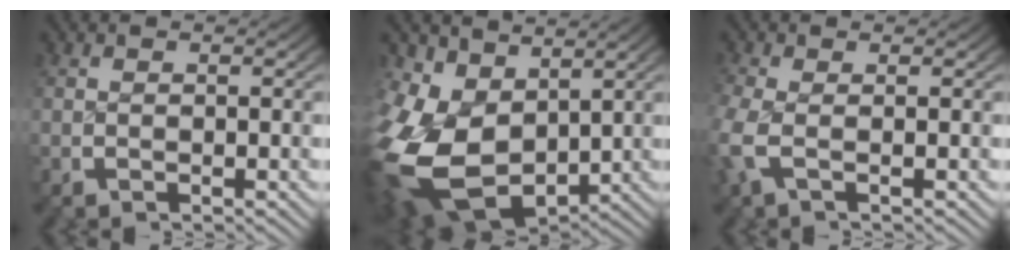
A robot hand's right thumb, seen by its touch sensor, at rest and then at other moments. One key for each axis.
{"total": 15.9, "fx": -4.5, "fy": 11.5, "fz": 10.0, "tx": -0.273, "ty": -0.097, "tz": -0.033}
{"total": 3.0, "fx": -0.7, "fy": 1.7, "fz": 2.4, "tx": -0.085, "ty": -0.015, "tz": -0.007}